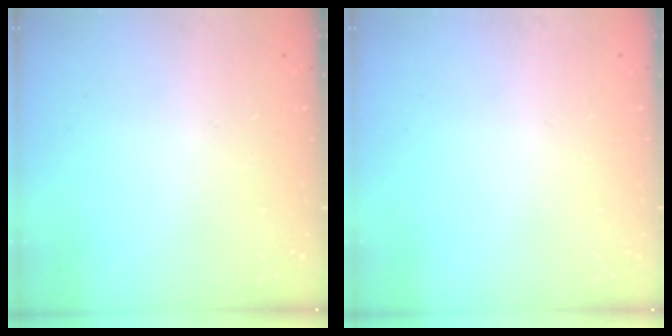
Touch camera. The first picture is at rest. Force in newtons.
{"total": 0.0}